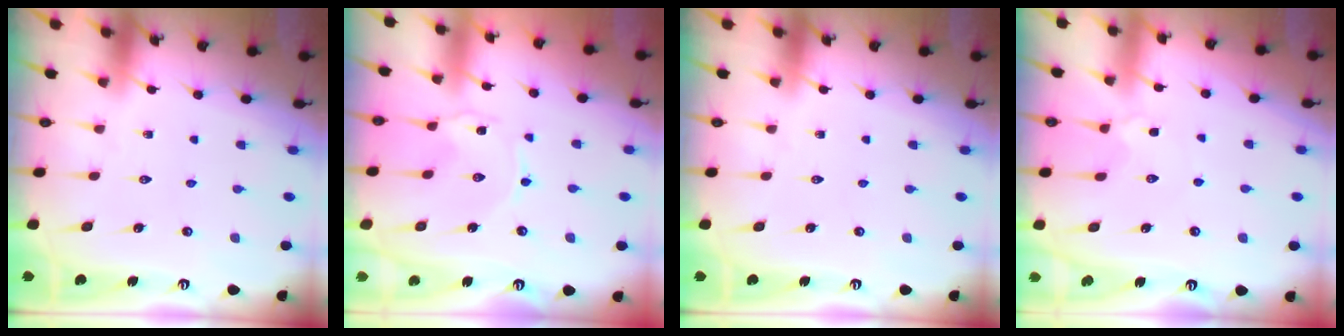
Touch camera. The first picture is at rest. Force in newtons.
{"total": 0.5, "press": 0.5, "slide": 0.1}
{"total": 0.0}
{"total": 3.8, "press": 3.7, "slide": 0.7}